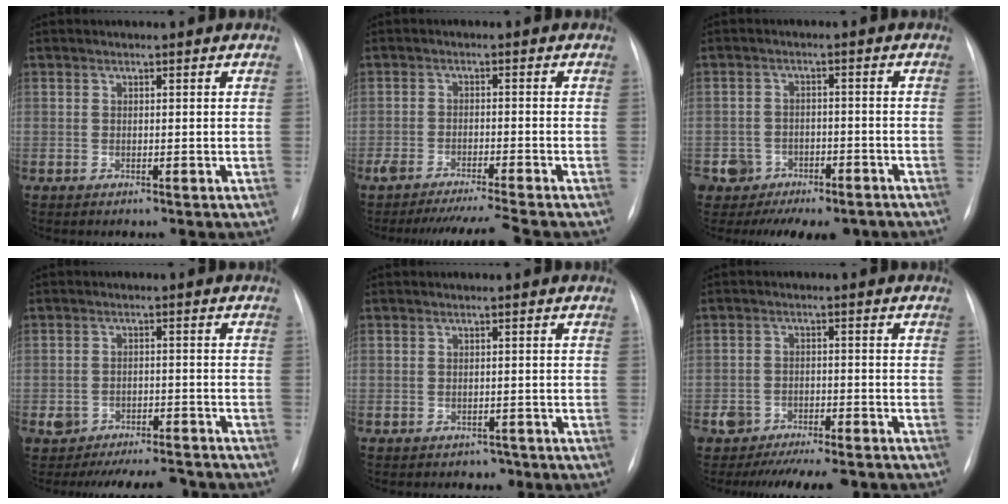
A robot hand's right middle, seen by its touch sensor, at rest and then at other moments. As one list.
[{"total": 7.9, "force": [-7.2, -1.3, 2.9], "torque": [-0.035, -0.013, -0.116]}, {"total": 8.5, "force": [-6.3, 5.5, 1.6], "torque": [-0.014, 0.030, -0.083]}, {"total": 10.1, "force": [-9.1, 3.4, 2.8], "torque": [-0.026, 0.018, -0.115]}, {"total": 1.6, "force": [-1.1, 1.2, 0.0], "torque": [0.001, 0.005, -0.015]}, {"total": 10.4, "force": [-9.0, 3.4, 3.8], "torque": [-0.042, 0.012, -0.120]}]